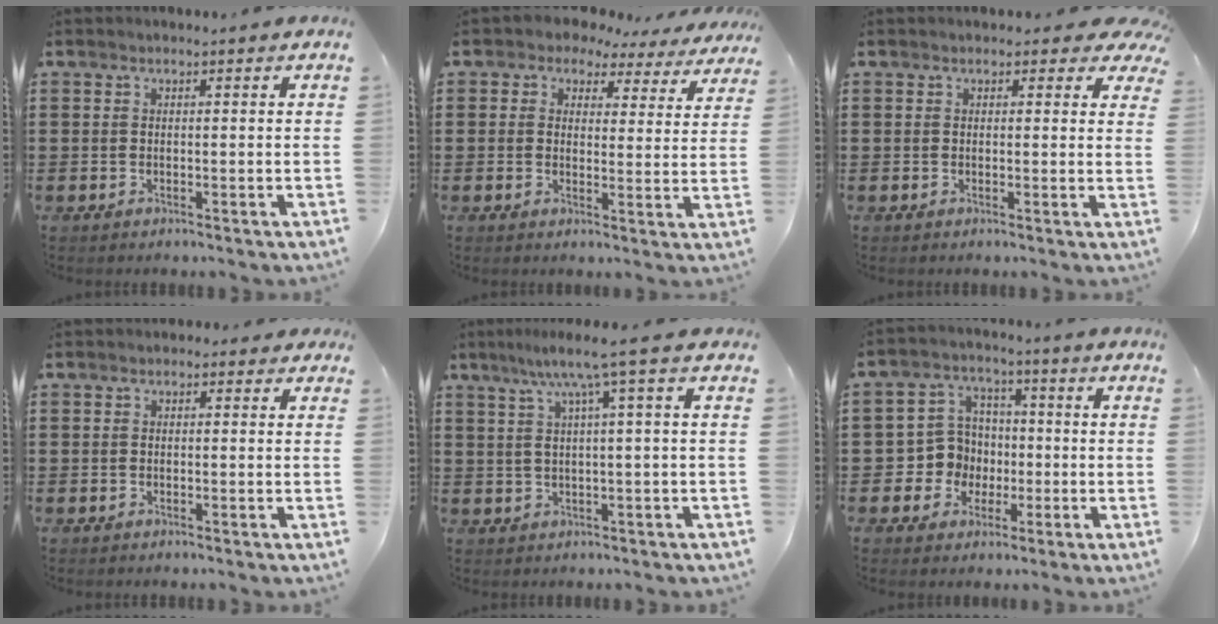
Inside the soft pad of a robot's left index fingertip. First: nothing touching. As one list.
[{"total": 3.5, "force": [2.7, 2.1, 0.7], "torque": [-0.026, -0.017, 0.042]}, {"total": 2.0, "force": [1.6, 0.9, 0.8], "torque": [-0.006, -0.001, 0.025]}, {"total": 0.8, "force": [-0.2, 0.7, 0.3], "torque": [-0.008, 0.002, -0.005]}, {"total": 5.9, "force": [2.0, -0.5, 5.5], "torque": [-0.113, 0.000, 0.026]}, {"total": 7.1, "force": [-0.6, 6.9, 1.3], "torque": [-0.060, 0.009, -0.008]}]